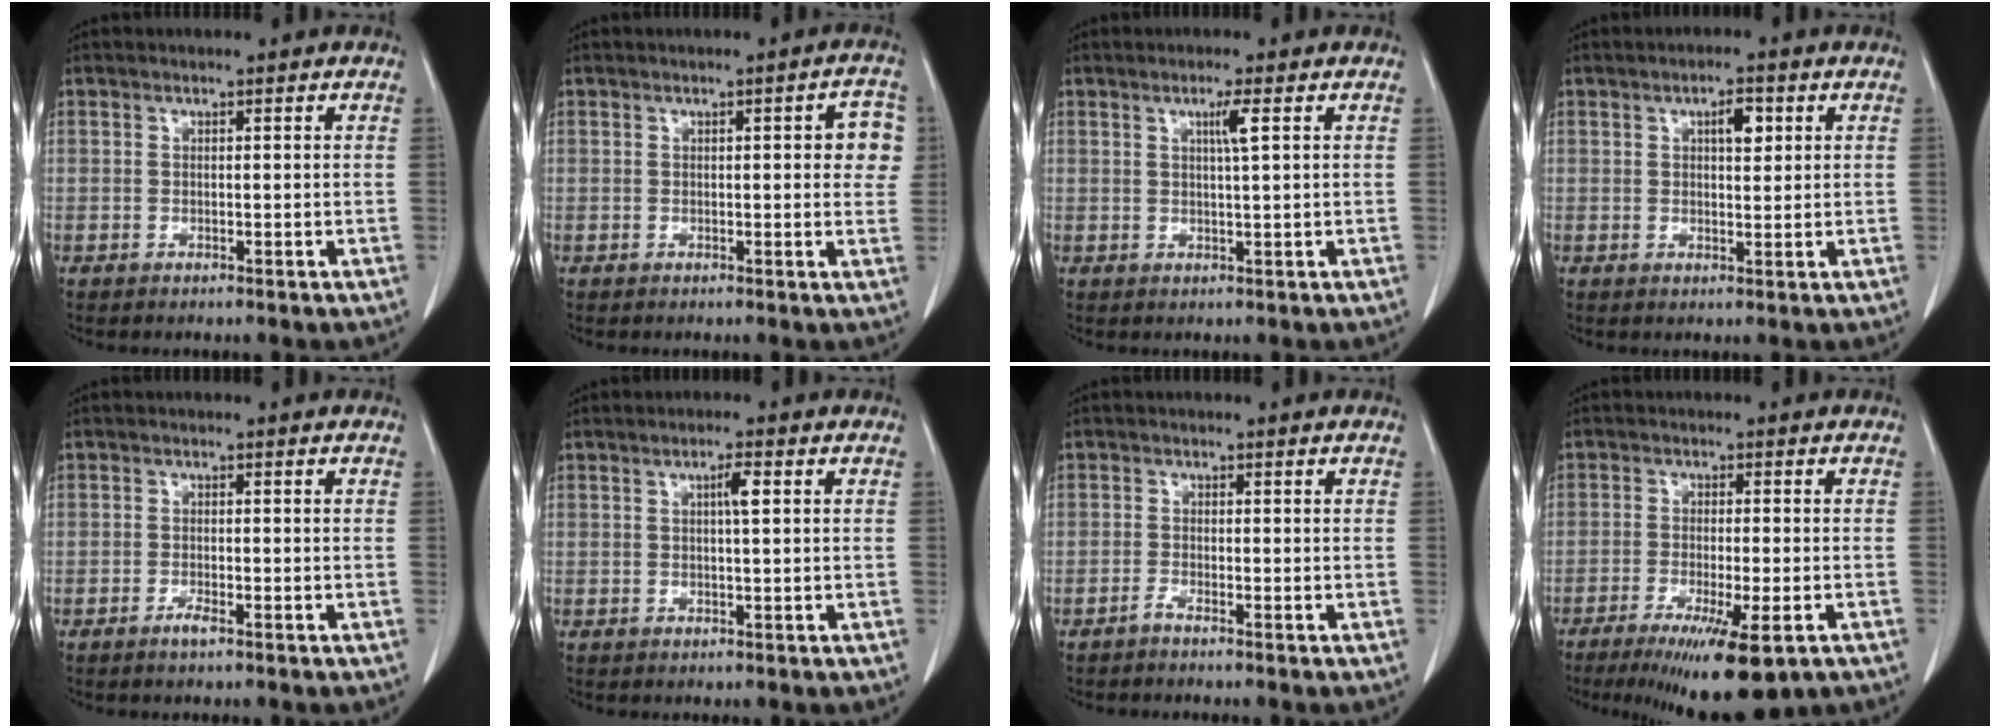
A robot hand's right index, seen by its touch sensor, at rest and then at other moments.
{"total": 4.7, "force": [0.9, 1.4, 4.4], "torque": [-0.039, 0.005, 0.004]}
{"total": 2.5, "force": [0.9, -0.4, 2.3], "torque": [-0.043, -0.002, 0.016]}
{"total": 3.3, "force": [1.3, 1.2, 2.8], "torque": [-0.045, 0.002, 0.019]}
{"total": 1.5, "force": [-1.0, 0.1, 1.1], "torque": [-0.021, -0.001, -0.018]}
{"total": 2.3, "force": [0.6, 0.1, 2.2], "torque": [-0.039, 0.003, 0.010]}
{"total": 0.9, "force": [-0.7, -0.3, 0.4], "torque": [-0.003, 0.002, -0.015]}
{"total": 12.3, "force": [-7.7, 1.8, 9.4], "torque": [-0.132, -0.029, -0.110]}